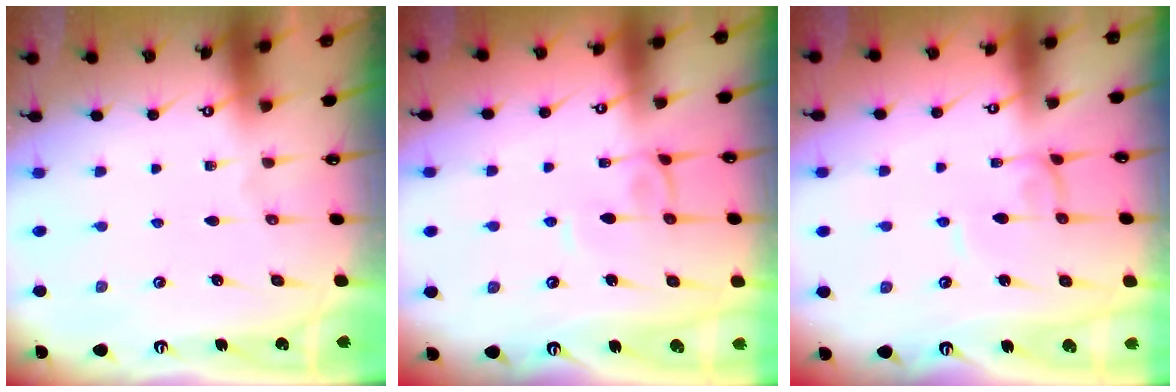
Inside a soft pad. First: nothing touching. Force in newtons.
{"total": 1.8, "press": 1.8, "slide": 0.3}
{"total": 1.0, "press": 1.0, "slide": 0.3}